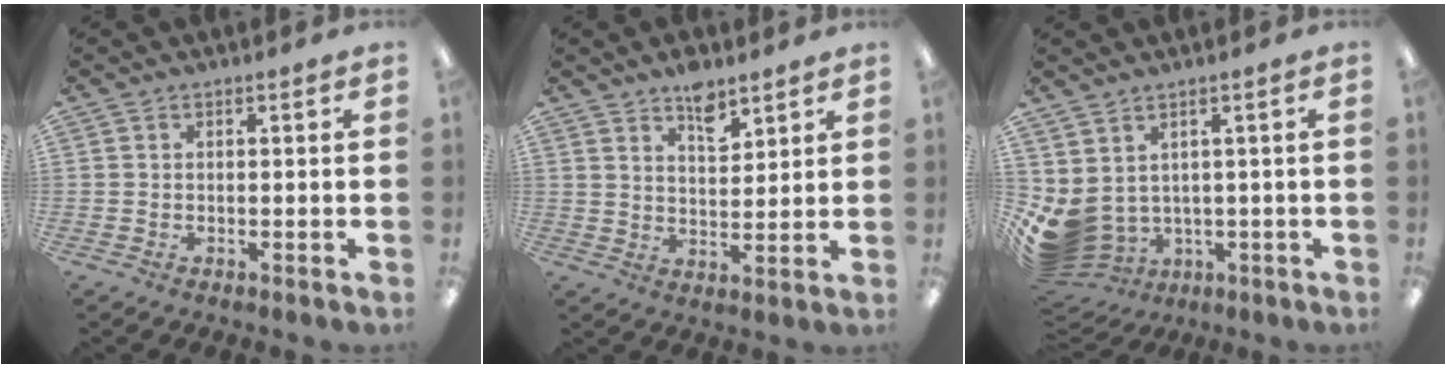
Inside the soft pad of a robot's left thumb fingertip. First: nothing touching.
{"total": 6.9, "force": [5.1, 3.3, 3.2], "torque": [-0.038, -0.031, 0.087]}
{"total": 6.2, "force": [-0.2, 5.2, 3.3], "torque": [-0.104, -0.022, 0.002]}